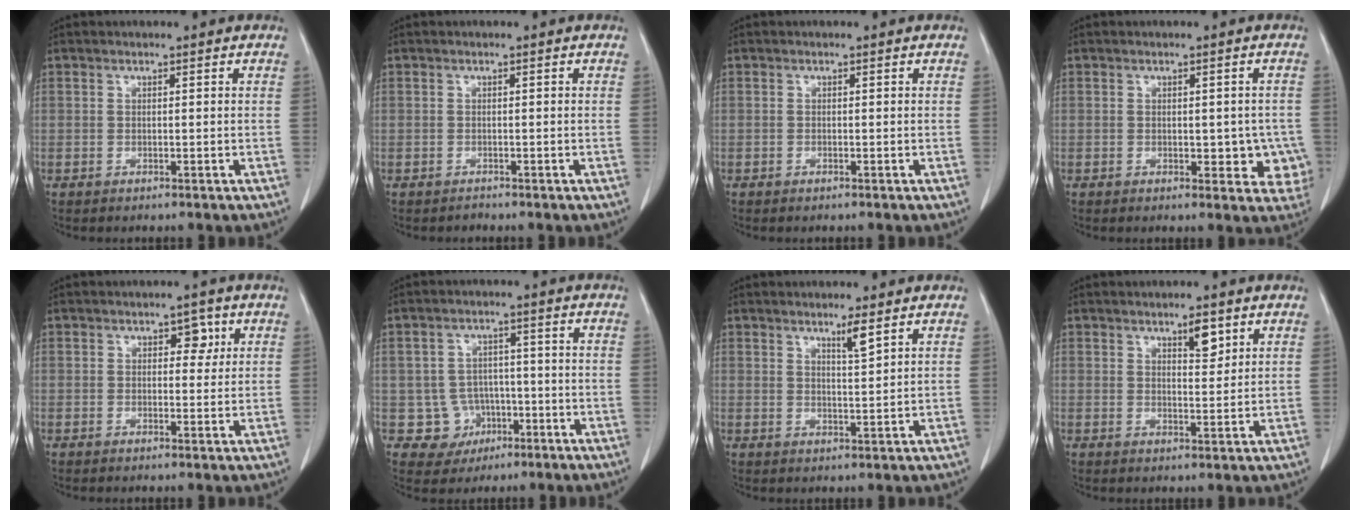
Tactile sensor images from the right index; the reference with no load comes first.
{"total": 0.5, "force": [-0.5, 0.2, -0.2], "torque": [-0.007, -0.003, -0.012]}
{"total": 0.0}
{"total": 5.3, "force": [-0.8, 3.1, 4.2], "torque": [-0.030, 0.007, -0.005]}
{"total": 2.7, "force": [1.1, 1.7, 1.8], "torque": [-0.019, 0.004, 0.013]}
{"total": 5.8, "force": [-1.8, 5.5, 0.4], "torque": [-0.002, 0.012, -0.020]}
{"total": 2.7, "force": [1.9, -0.2, 1.9], "torque": [-0.042, -0.009, 0.036]}
{"total": 3.4, "force": [2.1, 1.1, 2.4], "torque": [-0.041, -0.005, 0.035]}